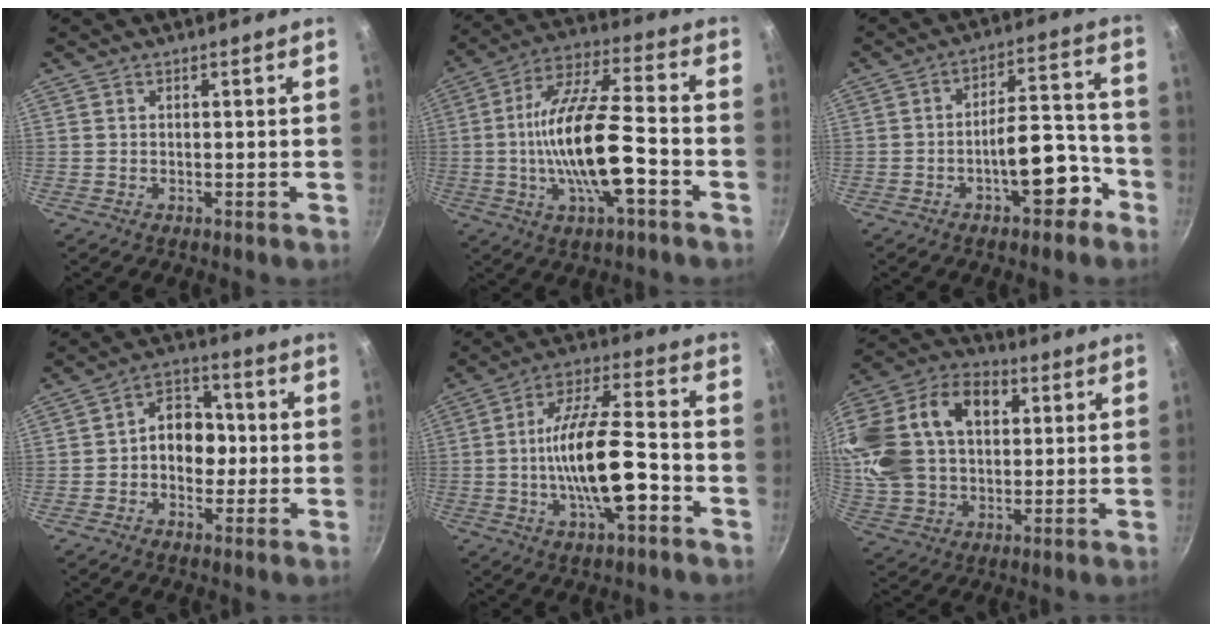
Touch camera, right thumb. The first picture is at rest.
{"total": 18.0, "force": [-4.2, 5.8, 16.6], "torque": [-0.302, 0.032, -0.083]}
{"total": 11.3, "force": [-5.3, 5.0, 8.7], "torque": [-0.085, 0.073, -0.068]}
{"total": 9.3, "force": [-0.5, 7.1, 5.9], "torque": [-0.039, 0.026, -0.021]}
{"total": 16.3, "force": [-4.4, 5.7, 14.7], "torque": [-0.246, 0.037, -0.081]}
{"total": 25.0, "force": [6.1, 17.2, 17.0], "torque": [-0.340, 0.027, 0.106]}